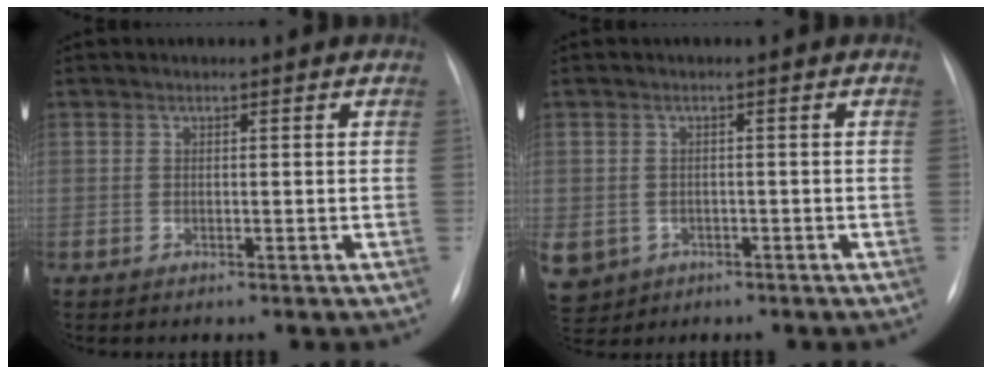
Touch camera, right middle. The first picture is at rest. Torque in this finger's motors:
{"motor_torque": [0.79, -0.37, 0.40, 0.10]}